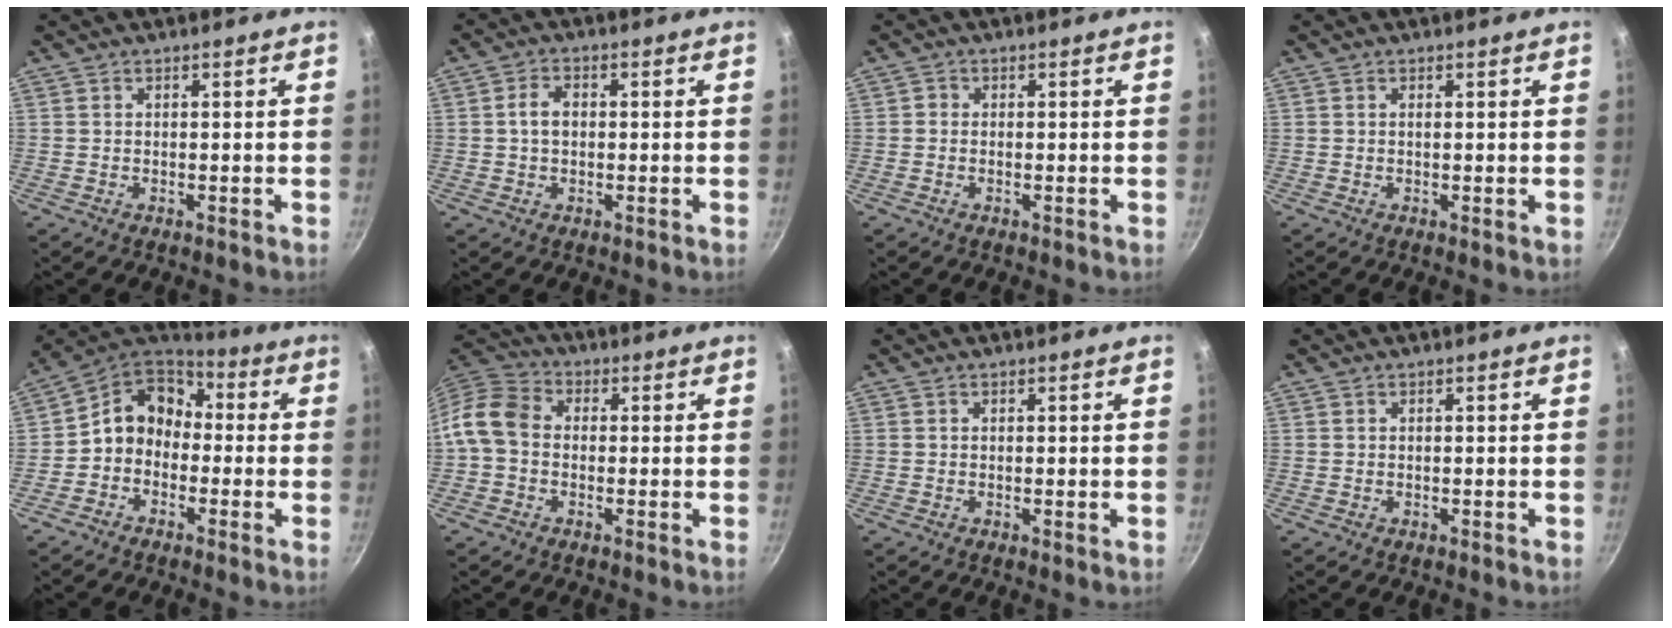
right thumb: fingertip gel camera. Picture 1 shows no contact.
{"total": 3.7, "force": [0.0, 2.7, 2.6], "torque": [-0.036, 0.012, -0.003]}
{"total": 1.0, "force": [-0.3, 0.9, 0.3], "torque": [-0.002, 0.003, -0.009]}
{"total": 0.6, "force": [0.2, 0.1, 0.5], "torque": [-0.010, -0.001, 0.000]}
{"total": 10.6, "force": [-1.2, 8.7, 5.9], "torque": [-0.070, 0.048, -0.048]}
{"total": 8.6, "force": [-0.8, 6.7, 5.3], "torque": [-0.088, 0.026, -0.038]}
{"total": 0.0}
{"total": 0.0}